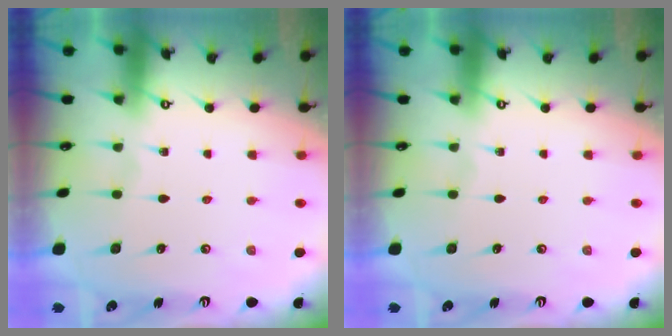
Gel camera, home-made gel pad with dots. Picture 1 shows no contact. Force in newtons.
{"total": 0.0}